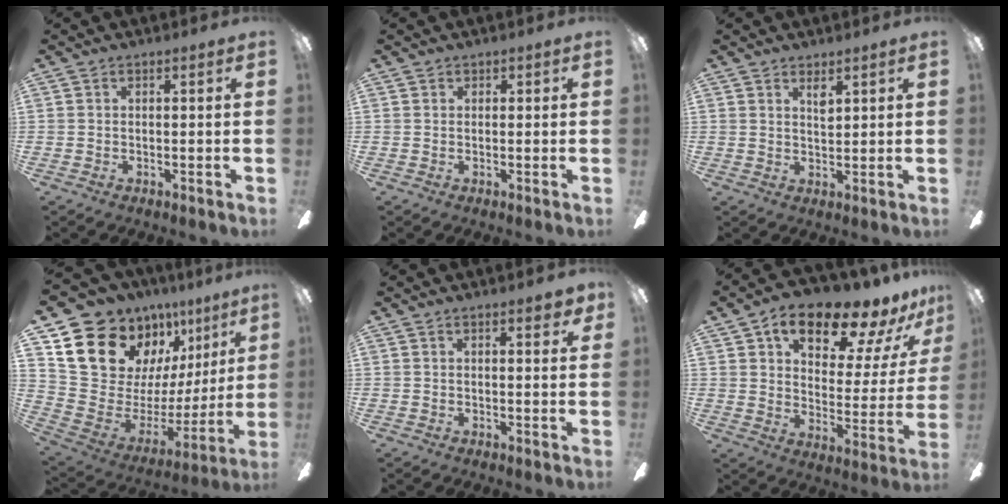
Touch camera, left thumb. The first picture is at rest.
{"total": 0.8, "force": [0.4, 0.6, 0.0], "torque": [0.009, -0.001, 0.006]}
{"total": 2.8, "force": [2.2, 1.0, 1.4], "torque": [-0.016, -0.011, 0.037]}
{"total": 18.3, "force": [12.4, 11.6, 6.8], "torque": [-0.122, -0.091, 0.251]}
{"total": 3.2, "force": [2.0, 0.8, 2.3], "torque": [-0.026, -0.007, 0.029]}
{"total": 18.4, "force": [13.4, 7.3, 10.3], "torque": [-0.157, -0.085, 0.222]}